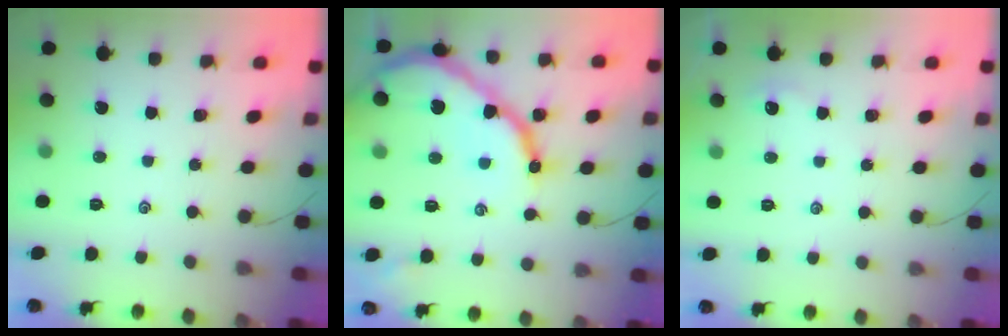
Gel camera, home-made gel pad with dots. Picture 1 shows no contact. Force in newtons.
{"total": 19.8, "press": 19.7, "slide": 1.8}
{"total": 2.7, "press": 2.7, "slide": 0.3}